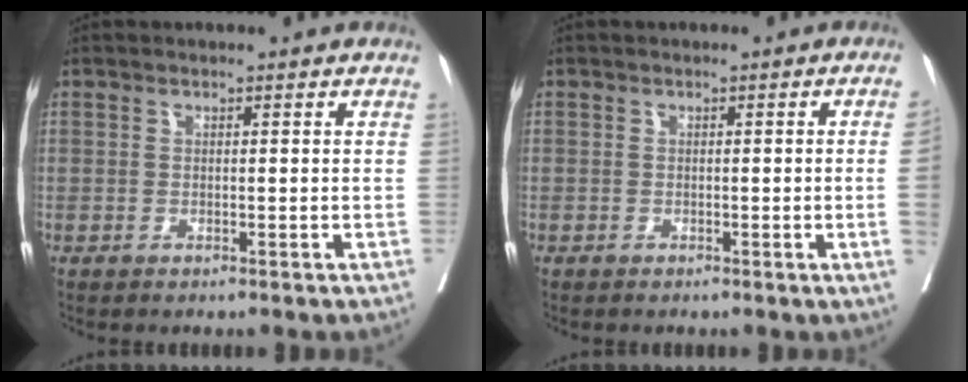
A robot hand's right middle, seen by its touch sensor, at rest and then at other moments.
{"total": 1.9, "force": [-0.3, -0.7, 1.7], "torque": [-0.019, -0.002, -0.002]}